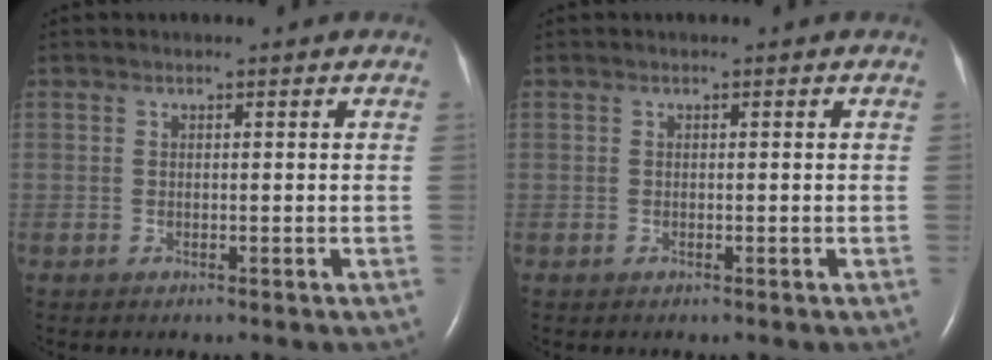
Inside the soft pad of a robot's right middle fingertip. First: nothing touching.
{"total": 0.0}